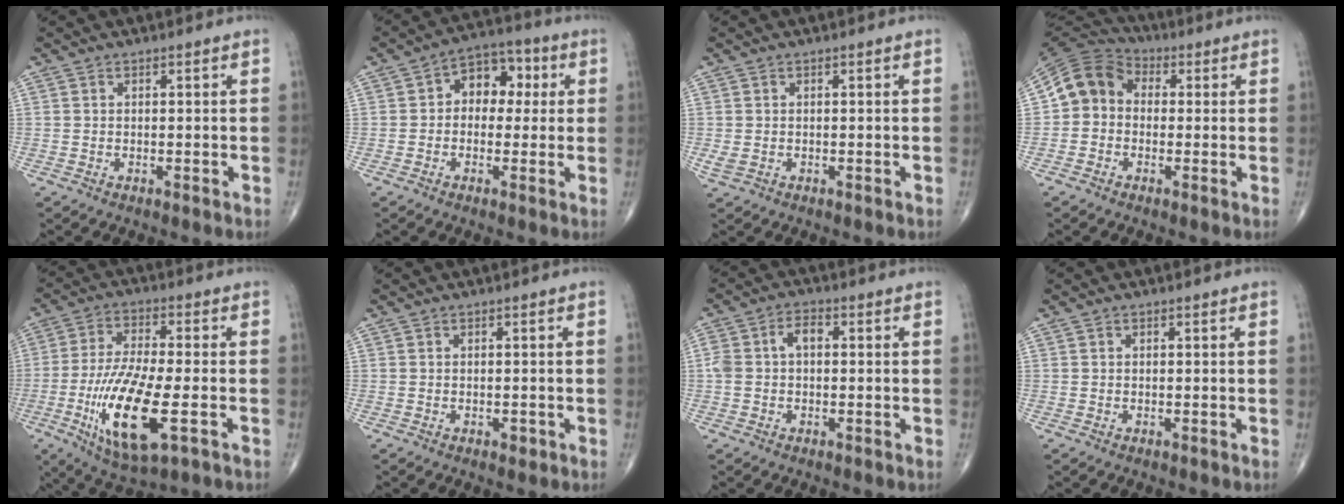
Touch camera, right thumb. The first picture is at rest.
{"total": 8.9, "force": [1.3, 6.5, 6.0], "torque": [-0.043, 0.027, 0.009]}
{"total": 1.7, "force": [-0.3, 1.3, 1.1], "torque": [-0.031, 0.001, -0.002]}
{"total": 9.3, "force": [-0.2, 8.0, 4.6], "torque": [-0.074, 0.029, -0.022]}
{"total": 16.9, "force": [-4.9, 5.1, 15.3], "torque": [-0.312, -0.002, -0.081]}
{"total": 1.2, "force": [-0.5, 0.7, 0.7], "torque": [-0.008, -0.001, -0.007]}
{"total": 5.5, "force": [0.3, 3.5, 4.2], "torque": [-0.090, 0.027, 0.004]}
{"total": 0.0}